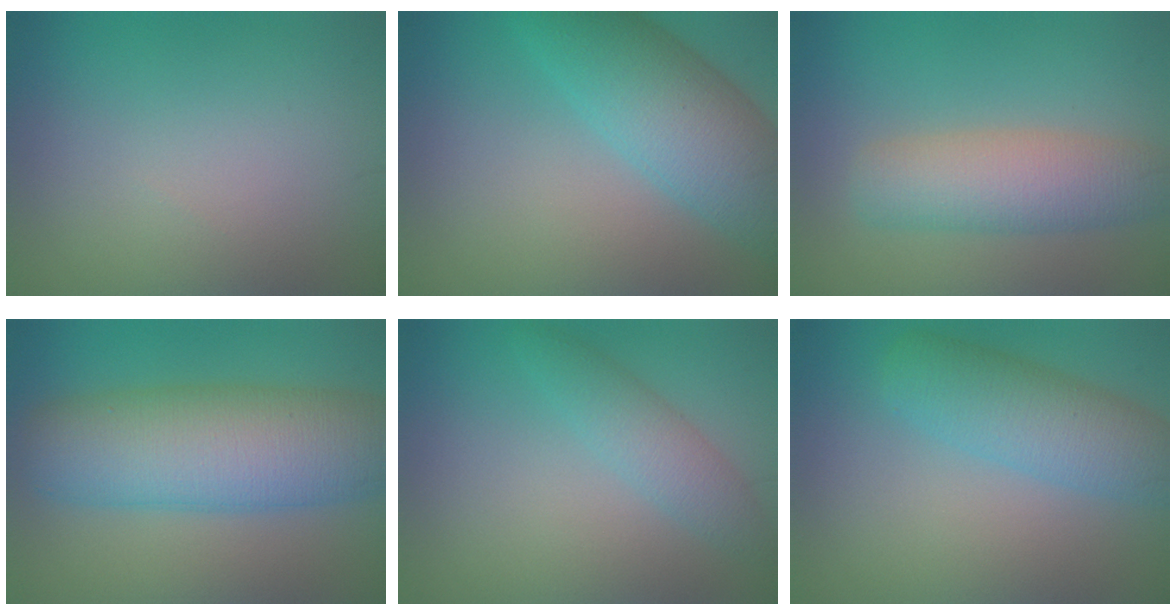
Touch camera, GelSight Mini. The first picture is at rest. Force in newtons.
{"total": 7.9, "press": 7.9, "slide": 0.2}
{"total": 5.2, "press": 5.2, "slide": 0.2}
{"total": 10.4, "press": 10.4, "slide": 0.3}
{"total": 2.8, "press": 2.8, "slide": 0.2}
{"total": 5.2, "press": 5.2, "slide": 0.1}